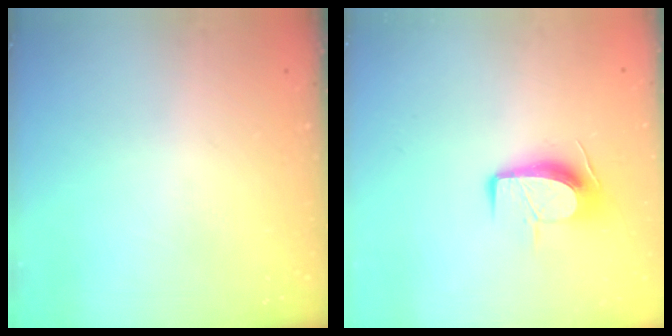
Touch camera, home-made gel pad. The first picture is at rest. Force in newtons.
{"total": 10.5, "press": 10.5, "slide": 0.9}